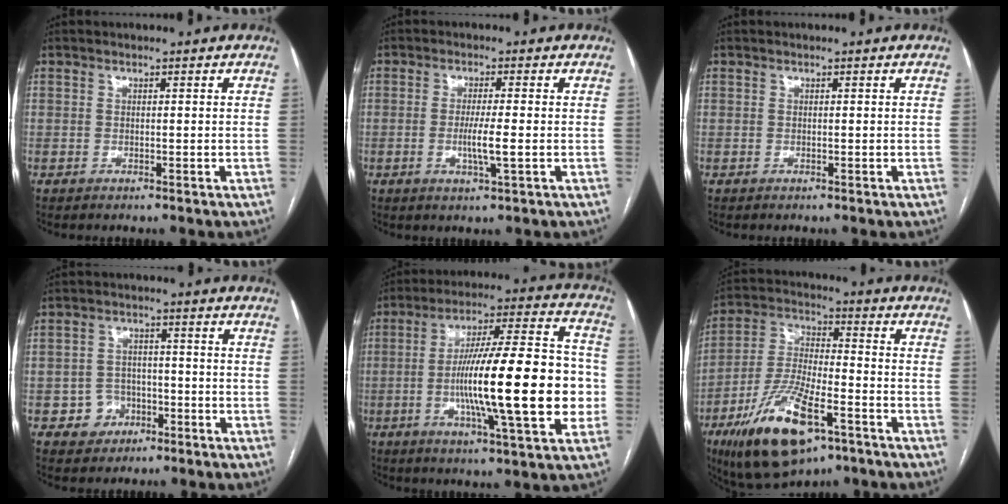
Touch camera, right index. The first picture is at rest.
{"total": 4.2, "force": [-0.7, -0.1, 4.1], "torque": [-0.081, -0.009, -0.013]}
{"total": 0.0}
{"total": 4.8, "force": [-2.1, 4.3, 0.9], "torque": [-0.007, 0.014, -0.027]}
{"total": 22.2, "force": [-3.2, 3.0, 21.8], "torque": [-0.330, 0.014, -0.048]}
{"total": 17.4, "force": [-9.2, 5.5, 13.8], "torque": [-0.287, -0.017, -0.156]}